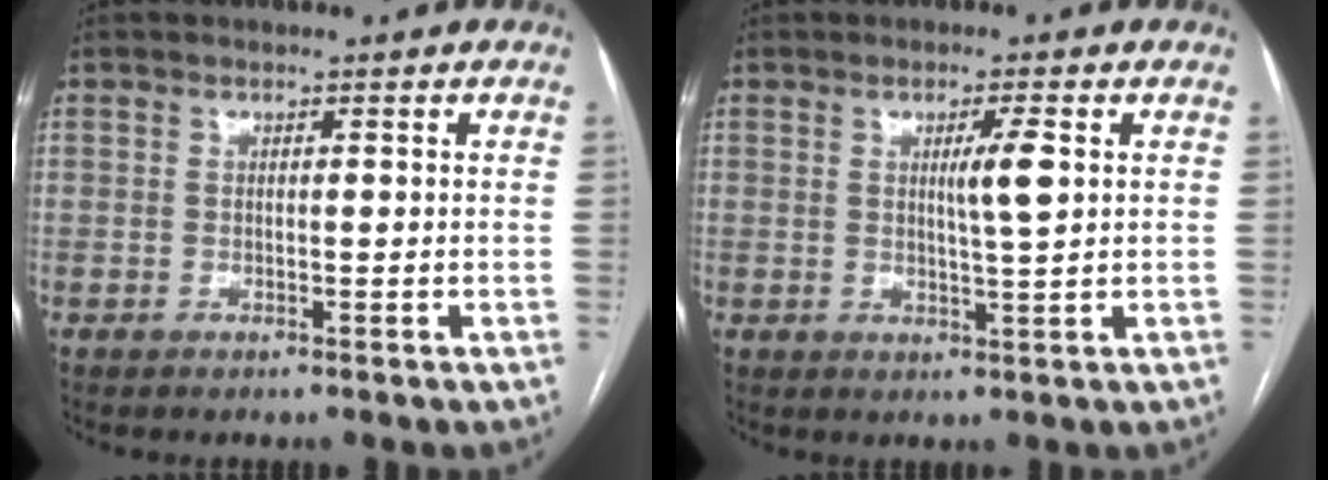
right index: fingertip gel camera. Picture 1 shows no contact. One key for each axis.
{"total": 4.0, "fx": 0.9, "fy": -0.2, "fz": 3.9, "tx": -0.065, "ty": -0.004, "tz": 0.015}